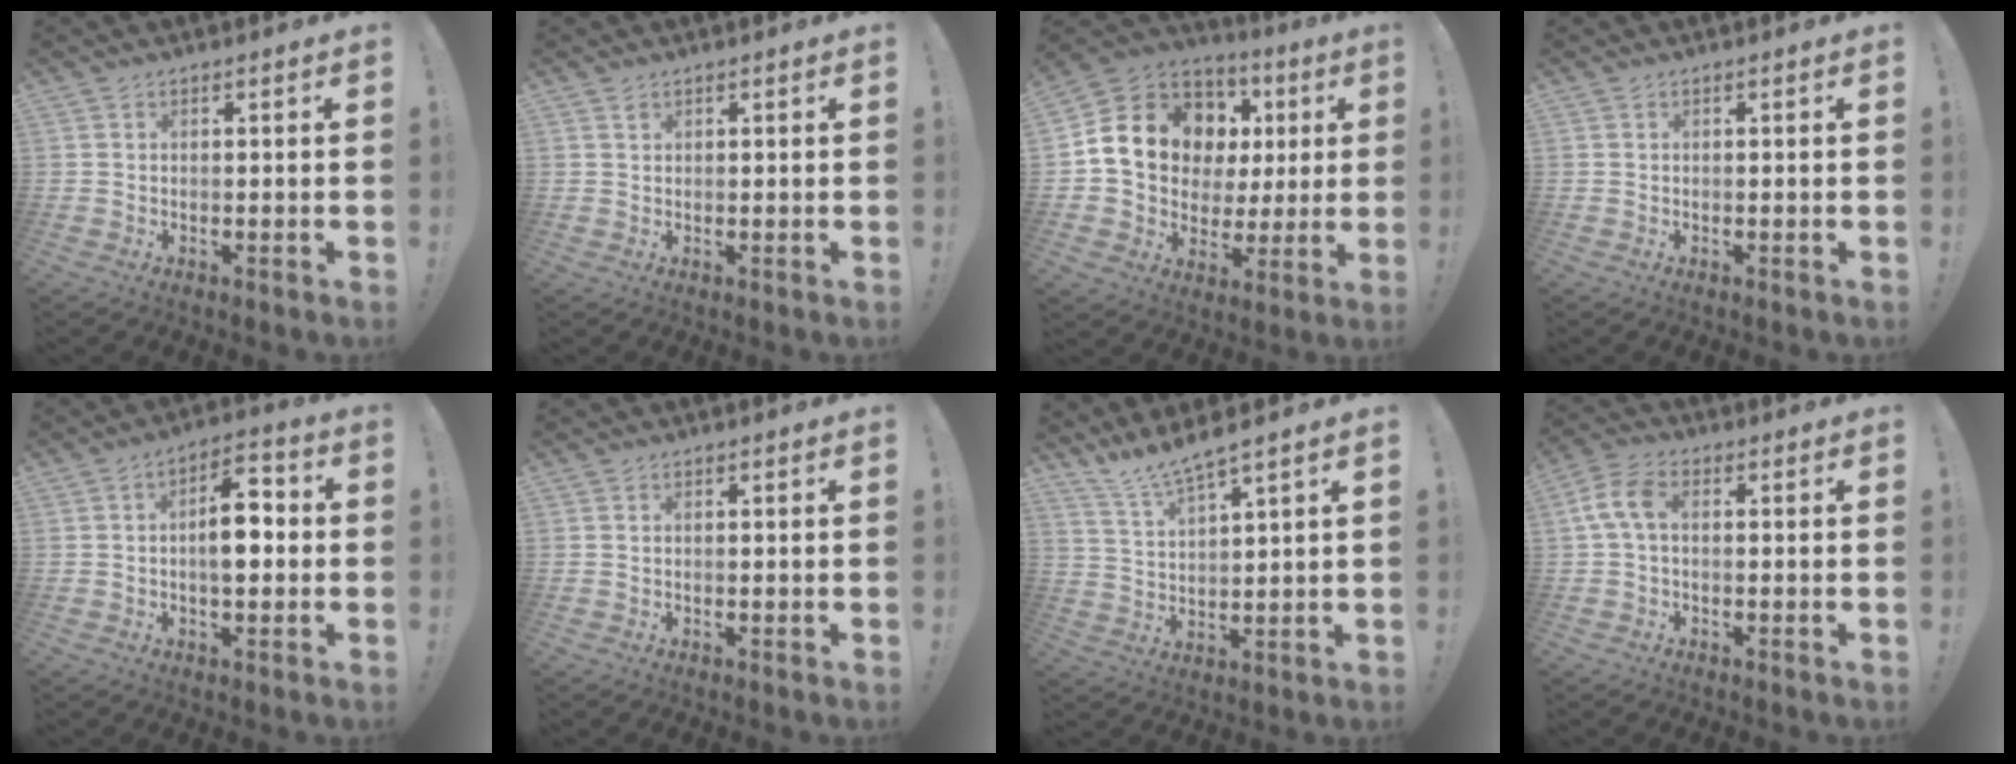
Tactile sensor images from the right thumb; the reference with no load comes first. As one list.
[{"total": 0.9, "force": [0.7, 0.5, 0.3], "torque": [-0.001, -0.003, 0.011]}, {"total": 16.9, "force": [4.8, 13.4, 9.0], "torque": [-0.134, -0.013, 0.110]}, {"total": 0.0}, {"total": 10.5, "force": [-0.8, 5.7, 8.8], "torque": [-0.129, 0.017, -0.013]}, {"total": 0.0}, {"total": 7.0, "force": [6.4, -0.4, 2.9], "torque": [-0.068, -0.040, 0.115]}, {"total": 6.8, "force": [0.6, 3.8, 5.6], "torque": [-0.117, 0.009, 0.016]}]